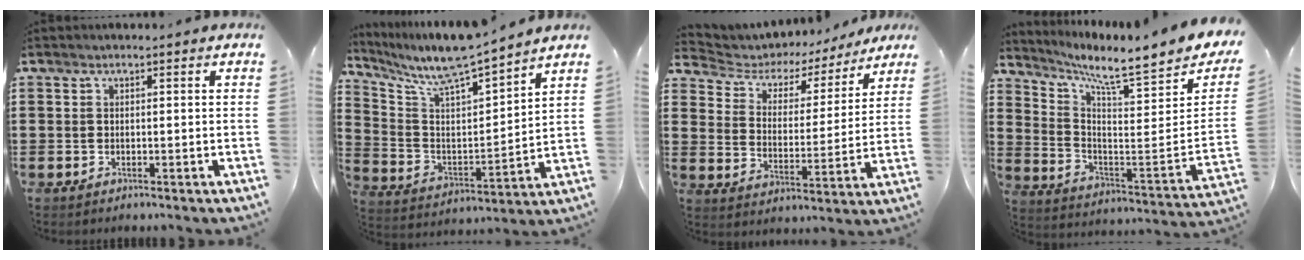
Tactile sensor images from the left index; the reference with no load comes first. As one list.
[{"total": 7.5, "force": [7.1, 0.2, 2.3], "torque": [-0.081, -0.058, 0.117]}, {"total": 4.8, "force": [4.2, 2.0, 1.2], "torque": [-0.049, -0.027, 0.065]}, {"total": 6.3, "force": [5.3, -0.2, 3.3], "torque": [-0.077, -0.068, 0.077]}]